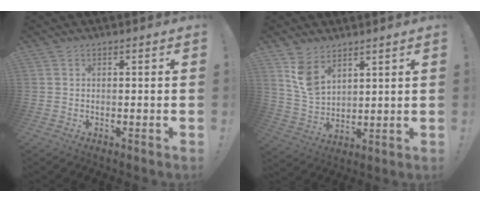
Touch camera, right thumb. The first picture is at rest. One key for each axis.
{"total": 8.4, "fx": 5.8, "fy": 4.7, "fz": 3.9, "tx": -0.072, "ty": -0.030, "tz": 0.116}